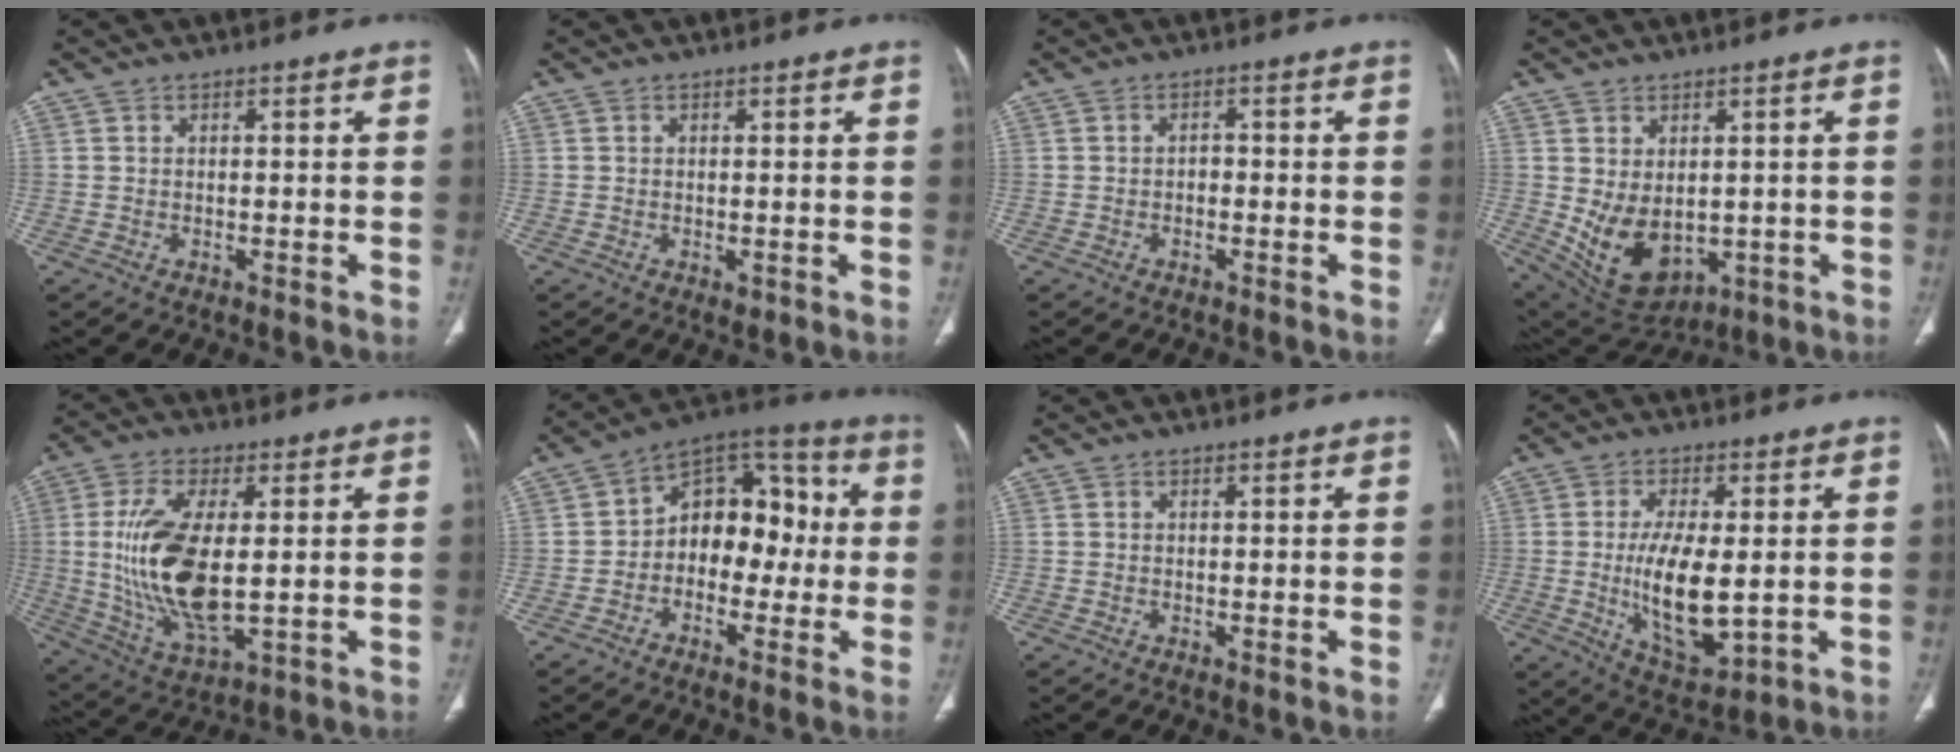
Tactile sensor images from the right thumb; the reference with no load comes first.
{"total": 0.9, "force": [-0.2, 0.5, 0.7], "torque": [-0.010, -0.004, 0.000]}
{"total": 1.3, "force": [-0.5, 0.9, 0.8], "torque": [-0.006, 0.005, -0.011]}
{"total": 11.2, "force": [-0.7, 7.6, 8.2], "torque": [-0.128, -0.011, 0.024]}
{"total": 16.8, "force": [0.6, 7.1, 15.2], "torque": [-0.312, -0.019, 0.024]}
{"total": 14.0, "force": [-0.8, 9.7, 10.0], "torque": [-0.095, 0.051, -0.030]}
{"total": 0.0}
{"total": 13.2, "force": [-0.7, 5.6, 11.9], "torque": [-0.205, -0.022, 0.001]}